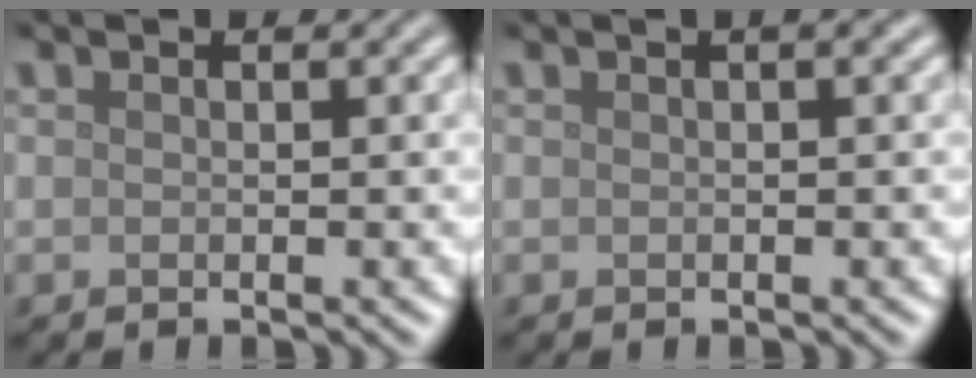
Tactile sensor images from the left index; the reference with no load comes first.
{"total": 1.2, "force": [0.6, 0.3, 1.1], "torque": [-0.015, 0.008, 0.005]}